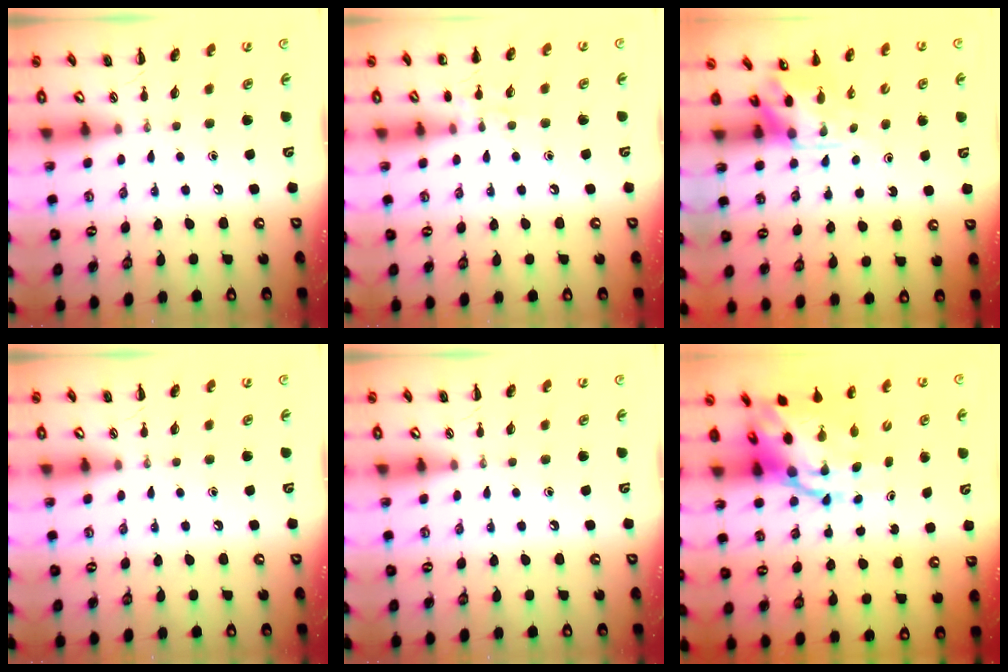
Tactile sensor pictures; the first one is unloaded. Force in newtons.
{"total": 6.3, "press": 6.2, "slide": 1.2}
{"total": 3.7, "press": 3.7, "slide": 0.6}
{"total": 0.0}
{"total": 0.0}
{"total": 11.2, "press": 10.8, "slide": 3.0}